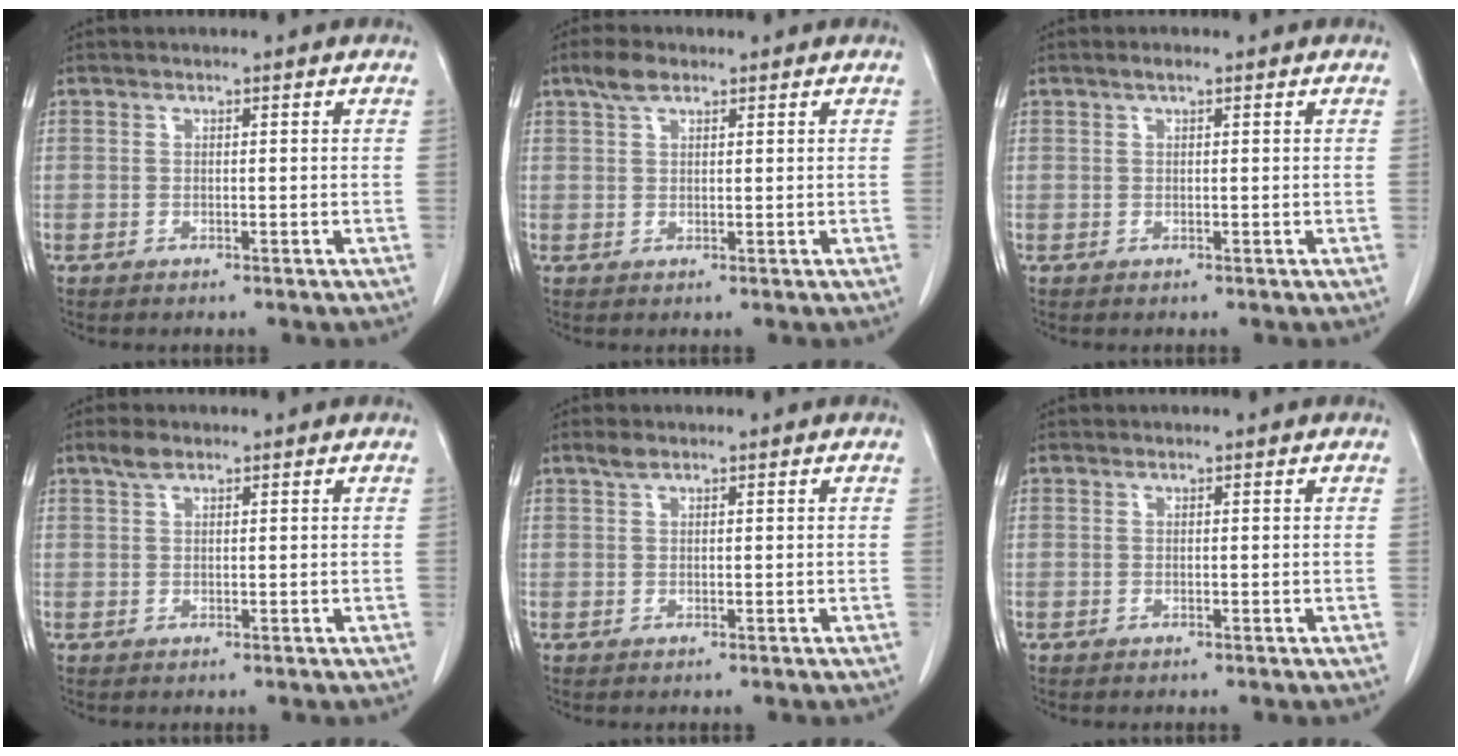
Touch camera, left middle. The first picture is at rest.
{"total": 3.1, "force": [2.1, 1.2, 1.9], "torque": [-0.043, 0.011, 0.041]}
{"total": 1.0, "force": [0.7, 0.1, 0.8], "torque": [-0.018, 0.005, 0.012]}
{"total": 2.0, "force": [1.4, 0.7, 1.1], "torque": [-0.028, 0.008, 0.029]}
{"total": 1.2, "force": [1.0, 0.3, 0.7], "torque": [-0.019, 0.007, 0.021]}
{"total": 0.0}